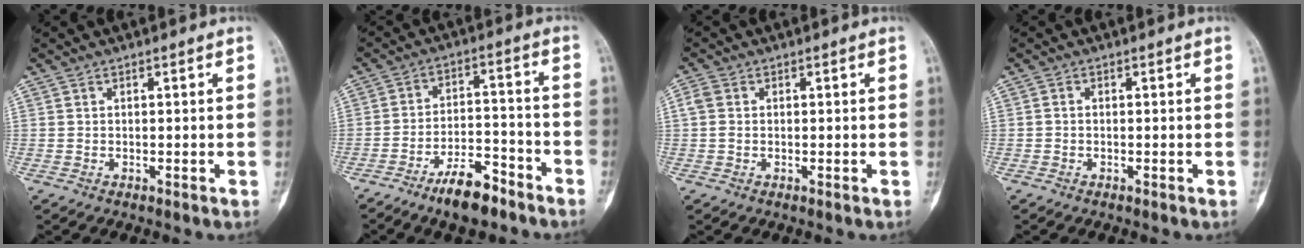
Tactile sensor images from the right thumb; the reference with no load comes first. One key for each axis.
{"total": 9.5, "fx": -7.0, "fy": 3.2, "fz": 5.6, "tx": -0.090, "ty": 0.054, "tz": -0.123}
{"total": 2.0, "fx": 0.2, "fy": 1.6, "fz": 1.2, "tx": -0.033, "ty": 0.006, "tz": 0.001}
{"total": 0.5, "fx": -0.2, "fy": 0.4, "fz": 0.3, "tx": -0.004, "ty": 0.001, "tz": -0.008}